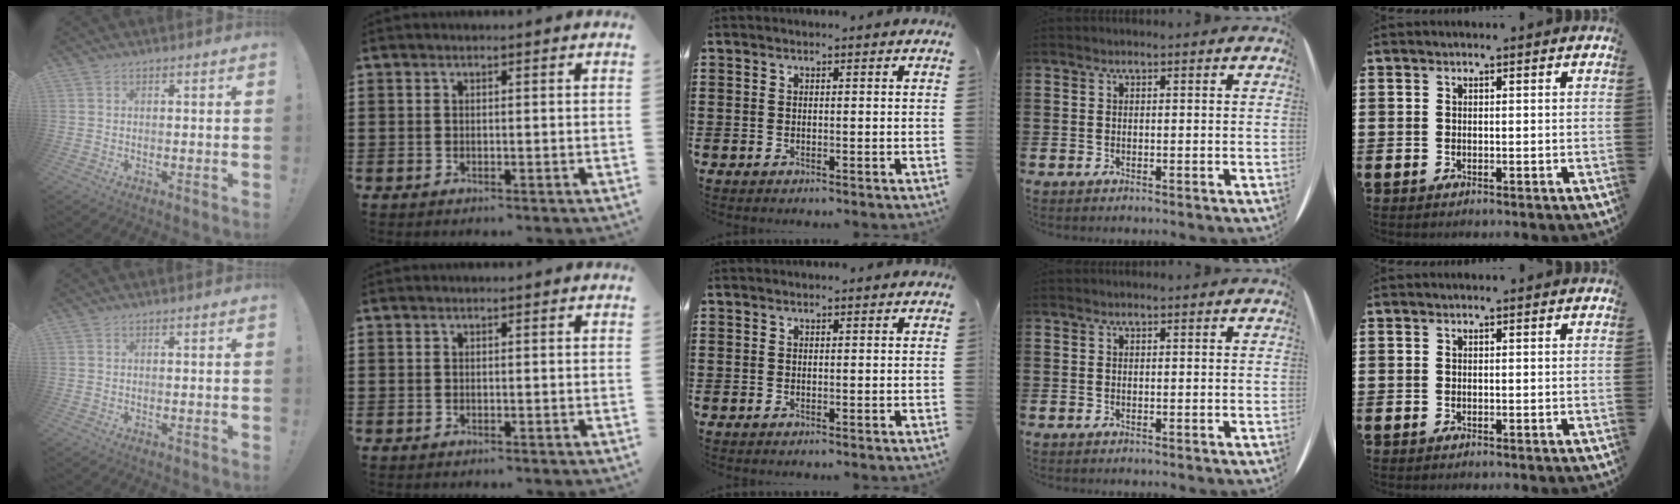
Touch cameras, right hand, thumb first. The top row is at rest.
{}